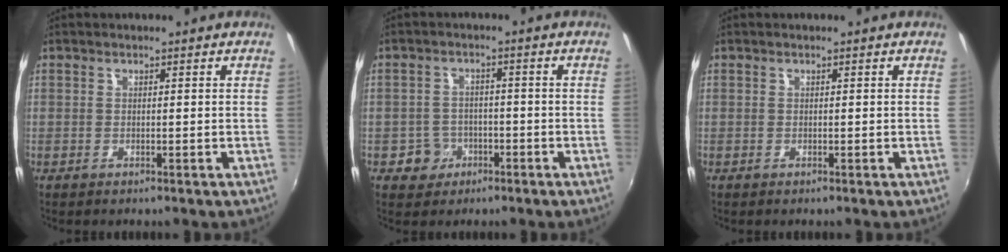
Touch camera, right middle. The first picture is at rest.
{"total": 4.4, "force": [-2.1, 3.9, 0.4], "torque": [-0.017, 0.012, -0.030]}
{"total": 0.0}